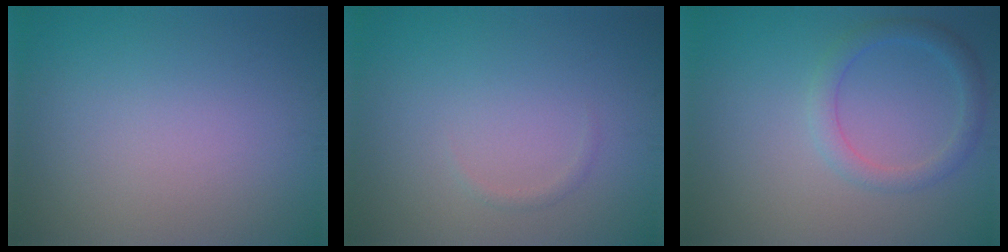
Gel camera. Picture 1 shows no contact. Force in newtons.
{"total": 0.6, "press": 0.6, "slide": 0.0}
{"total": 2.4, "press": 2.4, "slide": 0.1}